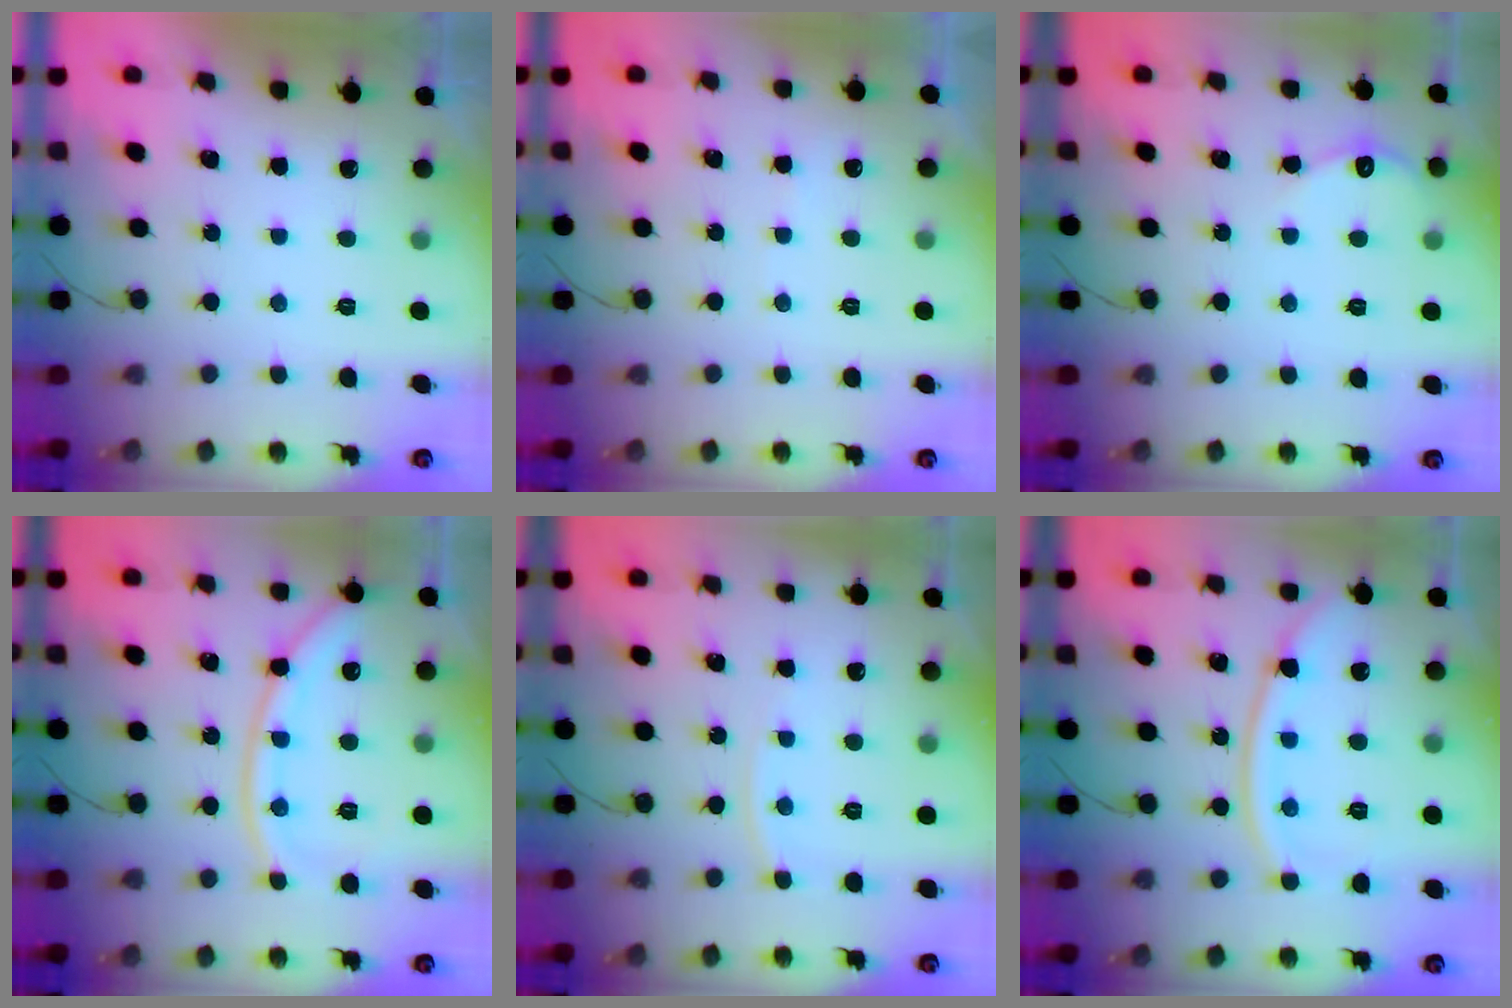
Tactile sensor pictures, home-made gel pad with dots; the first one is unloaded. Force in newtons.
{"total": 3.1, "press": 3.0, "slide": 0.5}
{"total": 3.8, "press": 3.8, "slide": 0.5}
{"total": 12.0, "press": 11.9, "slide": 1.5}
{"total": 4.8, "press": 4.8, "slide": 0.5}
{"total": 12.5, "press": 12.4, "slide": 1.6}